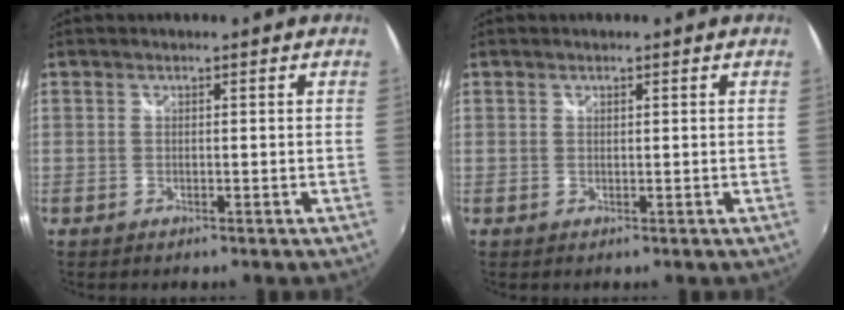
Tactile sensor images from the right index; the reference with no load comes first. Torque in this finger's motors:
{"motor_torque": [-0.22, 0.10, -0.07, -0.01]}